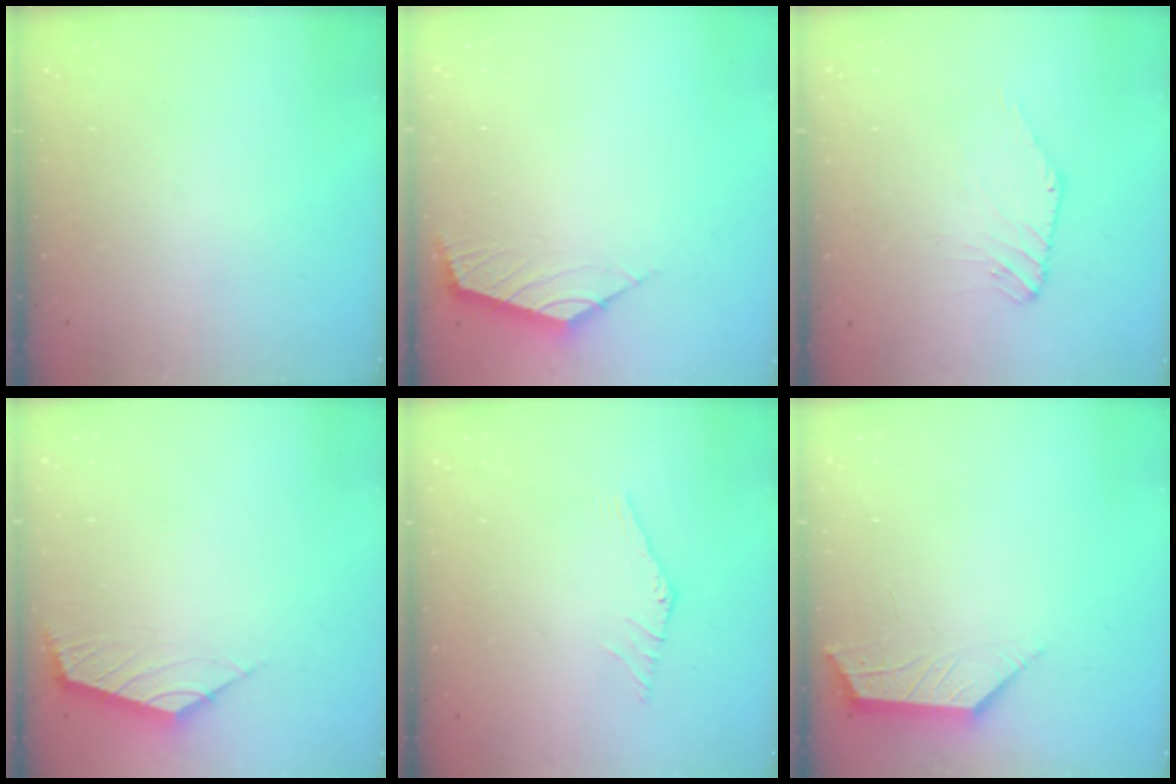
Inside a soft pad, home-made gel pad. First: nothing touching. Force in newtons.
{"total": 2.4, "press": 2.3, "slide": 0.6}
{"total": 1.7, "press": 1.7, "slide": 0.4}
{"total": 2.6, "press": 2.5, "slide": 0.6}
{"total": 0.0}
{"total": 2.6, "press": 2.5, "slide": 0.4}